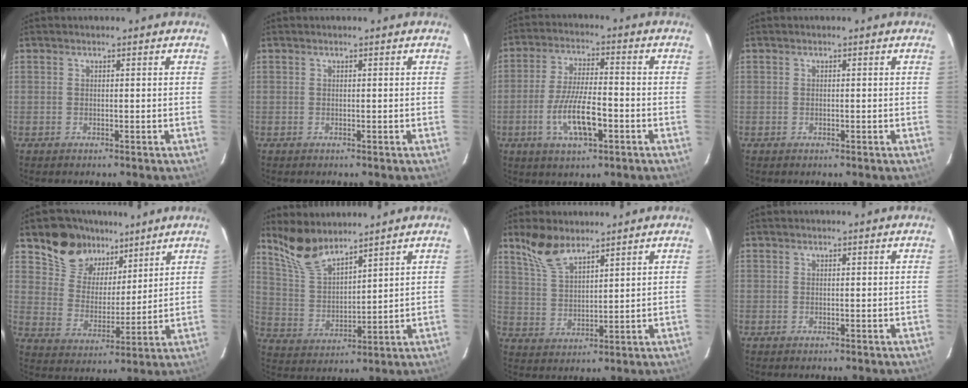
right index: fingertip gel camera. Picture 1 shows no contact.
{"total": 0.0}
{"total": 10.2, "force": [-3.7, 2.8, 9.1], "torque": [-0.180, -0.006, -0.066]}
{"total": 0.0}
{"total": 12.2, "force": [8.7, 8.0, 3.0], "torque": [-0.069, 0.017, 0.160]}
{"total": 9.1, "force": [7.8, 2.3, 4.0], "torque": [-0.086, 0.001, 0.166]}
{"total": 7.6, "force": [5.9, 2.8, 3.9], "torque": [-0.080, 0.011, 0.124]}
{"total": 0.0}